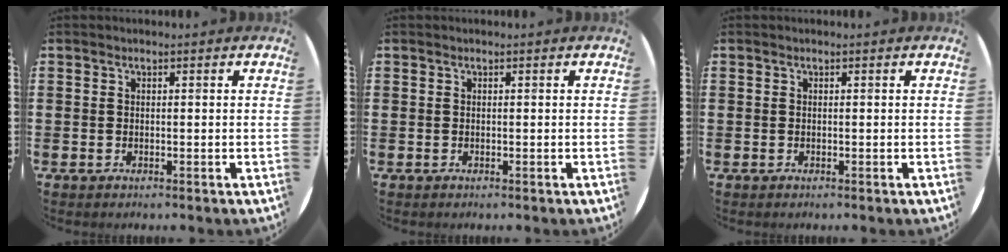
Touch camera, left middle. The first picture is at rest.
{"total": 0.0}
{"total": 0.0}